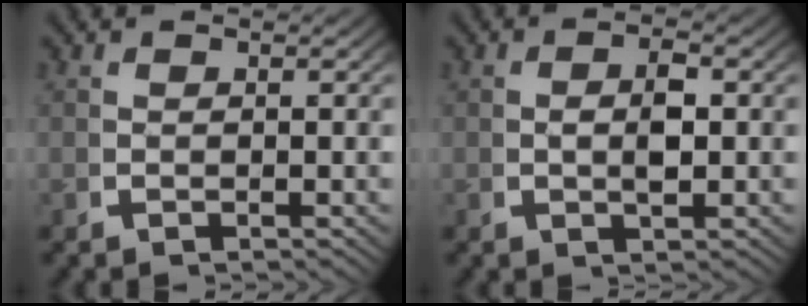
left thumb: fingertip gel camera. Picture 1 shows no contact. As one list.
[{"total": 2.6, "force": [0.0, 1.3, 2.2], "torque": [-0.037, -0.004, 0.003]}]